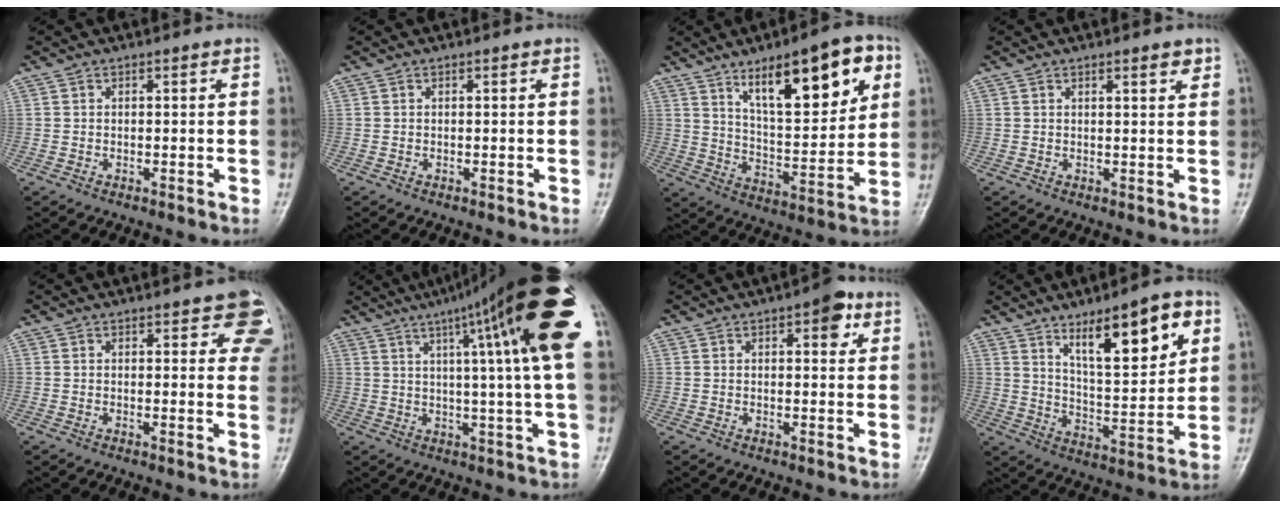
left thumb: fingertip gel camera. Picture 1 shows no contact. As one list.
[{"total": 0.0}, {"total": 19.6, "force": [9.3, 7.0, 15.8], "torque": [-0.197, -0.033, 0.152]}, {"total": 2.4, "force": [1.6, 0.5, 1.7], "torque": [-0.019, -0.009, 0.021]}, {"total": 9.5, "force": [5.1, 3.8, 7.0], "torque": [-0.045, -0.017, 0.051]}, {"total": 21.3, "force": [8.3, 1.4, 19.6], "torque": [-0.285, 0.000, 0.109]}, {"total": 5.2, "force": [2.5, 2.1, 4.0], "torque": [-0.037, -0.005, 0.025]}, {"total": 15.9, "force": [8.0, 5.1, 12.8], "torque": [-0.166, -0.040, 0.133]}]